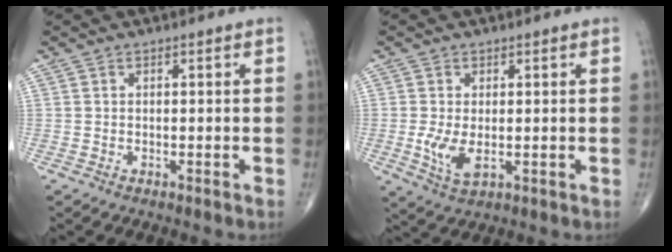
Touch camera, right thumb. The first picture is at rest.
{"total": 5.1, "force": [-0.4, 2.6, 4.4], "torque": [-0.092, -0.015, -0.001]}